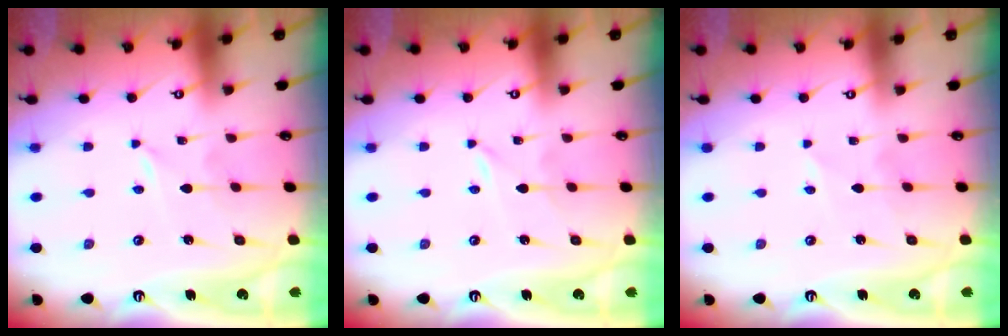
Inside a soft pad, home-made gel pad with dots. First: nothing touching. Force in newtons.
{"total": 0.0}
{"total": 2.2, "press": 2.1, "slide": 0.3}